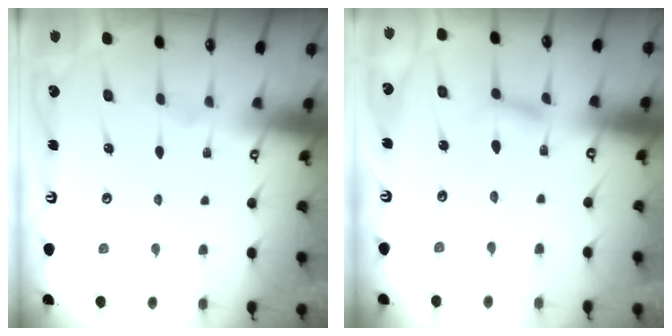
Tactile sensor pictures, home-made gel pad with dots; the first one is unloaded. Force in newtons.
{"total": 2.2, "press": 2.2, "slide": 0.3}